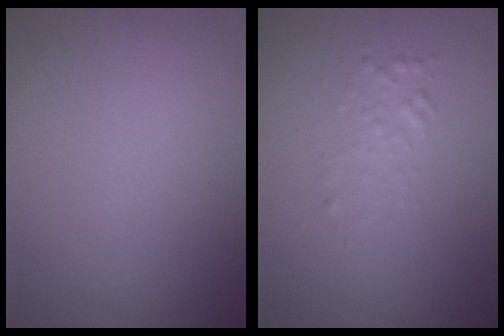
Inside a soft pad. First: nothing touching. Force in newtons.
{"total": 1.3, "press": 1.3, "slide": 0.1}